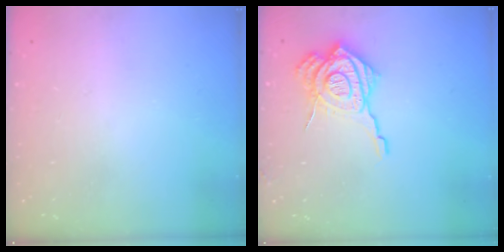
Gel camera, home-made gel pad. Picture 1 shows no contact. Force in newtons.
{"total": 16.0, "press": 15.9, "slide": 2.0}